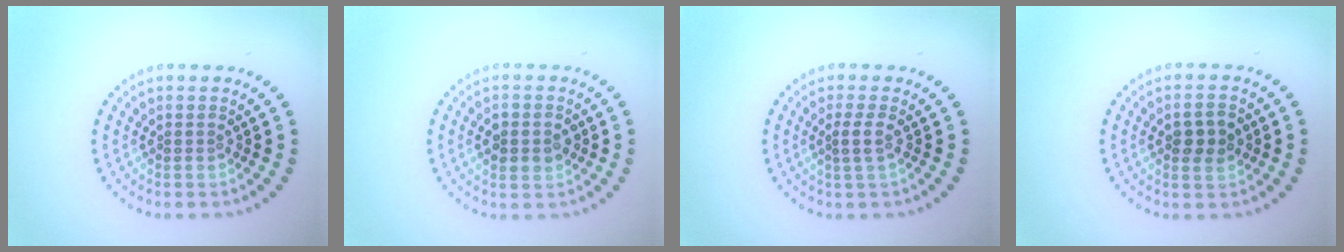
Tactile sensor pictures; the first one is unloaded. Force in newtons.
{"total": 2.4, "press": 2.4, "slide": 0.2}
{"total": 1.4, "press": 1.0, "slide": 1.0}
{"total": 2.6, "press": 2.6, "slide": 0.0}